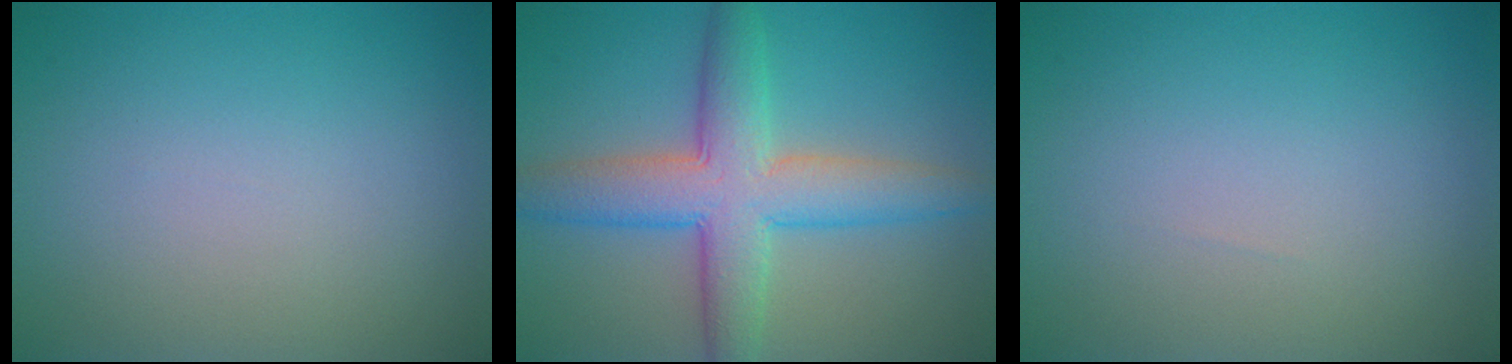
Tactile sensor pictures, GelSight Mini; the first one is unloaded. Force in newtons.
{"total": 7.3, "press": 7.3, "slide": 0.2}
{"total": 0.0}